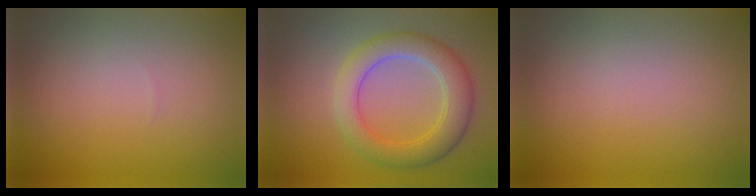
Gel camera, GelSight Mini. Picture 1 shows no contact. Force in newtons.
{"total": 5.1, "press": 5.1, "slide": 0.1}
{"total": 0.0}